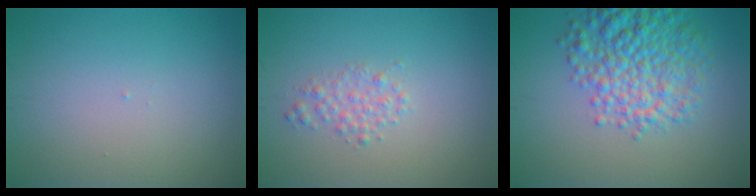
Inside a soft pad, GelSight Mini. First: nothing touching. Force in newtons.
{"total": 1.6, "press": 1.6, "slide": 0.1}
{"total": 7.0, "press": 7.0, "slide": 0.3}